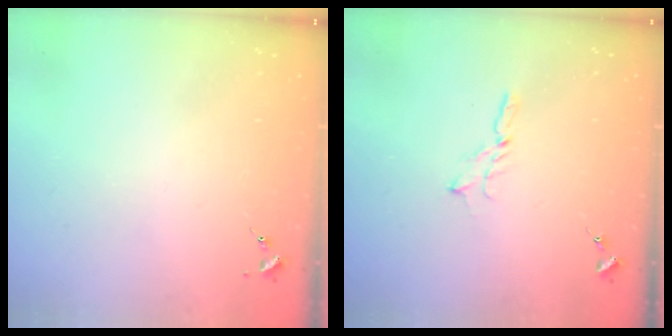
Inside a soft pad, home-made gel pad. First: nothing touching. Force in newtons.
{"total": 3.5, "press": 3.5, "slide": 0.1}